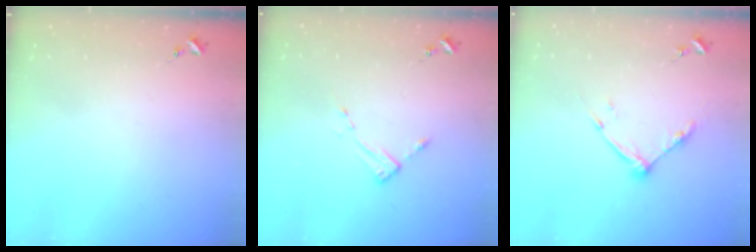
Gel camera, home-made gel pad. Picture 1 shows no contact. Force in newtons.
{"total": 2.6, "press": 2.6, "slide": 0.4}
{"total": 9.3, "press": 9.3, "slide": 0.4}